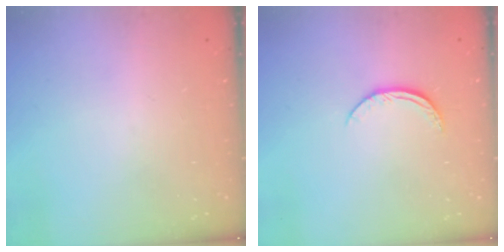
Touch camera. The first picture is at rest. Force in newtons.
{"total": 6.2, "press": 6.1, "slide": 0.7}